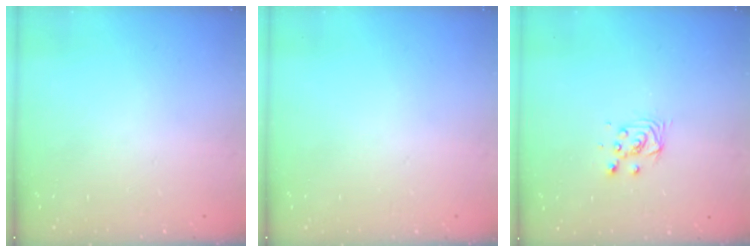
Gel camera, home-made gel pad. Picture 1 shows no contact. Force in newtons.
{"total": 0.0}
{"total": 4.6, "press": 4.6, "slide": 0.5}